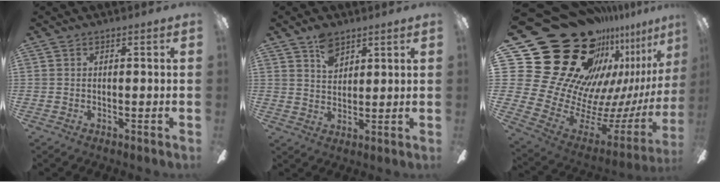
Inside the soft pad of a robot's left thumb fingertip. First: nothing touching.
{"total": 6.2, "force": [4.1, 3.8, 2.4], "torque": [-0.037, -0.010, 0.075]}
{"total": 38.4, "force": [20.9, 22.5, 23.1], "torque": [-0.341, -0.220, 0.469]}